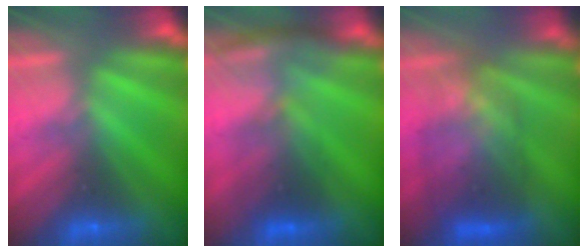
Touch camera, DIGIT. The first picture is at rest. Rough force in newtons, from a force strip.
{"total": 2.8}
{"total": 6.8}